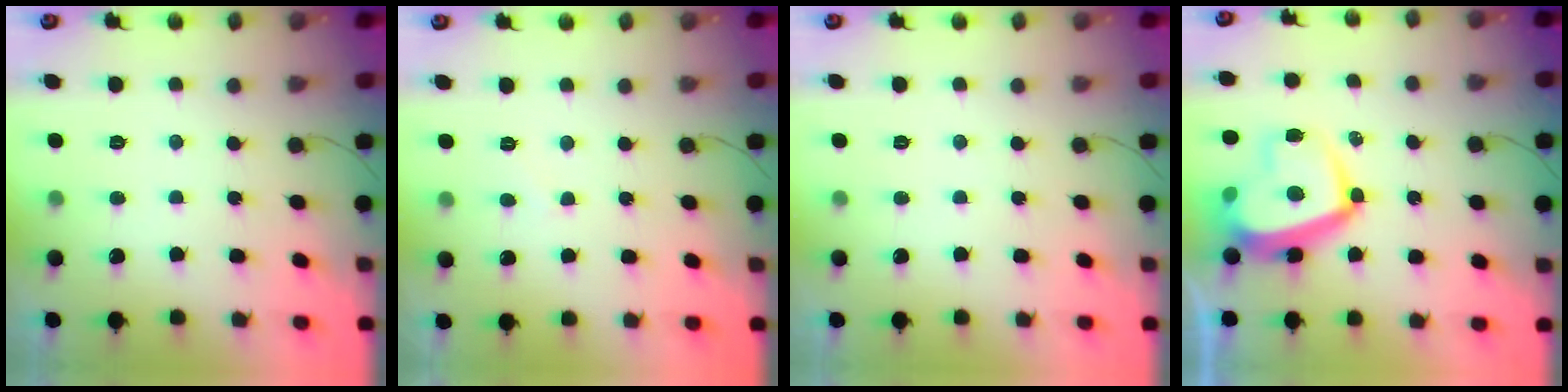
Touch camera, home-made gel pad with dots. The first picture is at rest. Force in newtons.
{"total": 2.3, "press": 2.3, "slide": 0.3}
{"total": 0.0}
{"total": 15.0, "press": 14.9, "slide": 1.5}